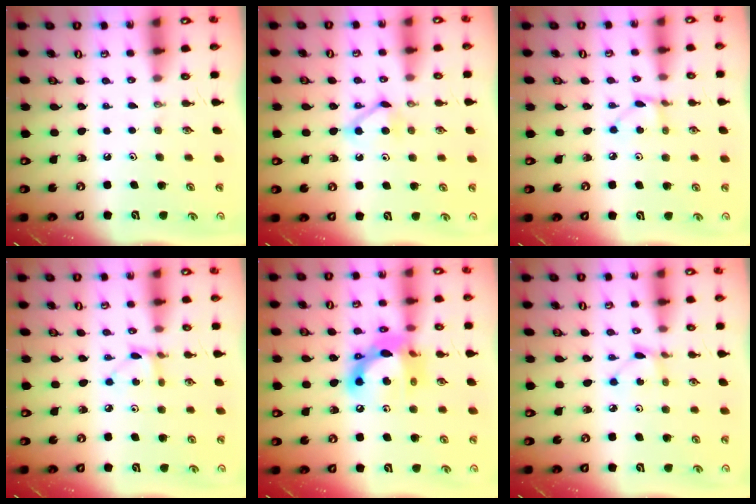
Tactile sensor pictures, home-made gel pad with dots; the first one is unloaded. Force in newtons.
{"total": 6.1, "press": 6.1, "slide": 0.9}
{"total": 2.8, "press": 2.8, "slide": 0.4}
{"total": 3.3, "press": 3.3, "slide": 0.4}
{"total": 15.4, "press": 15.4, "slide": 1.0}
{"total": 1.5, "press": 1.5, "slide": 0.2}